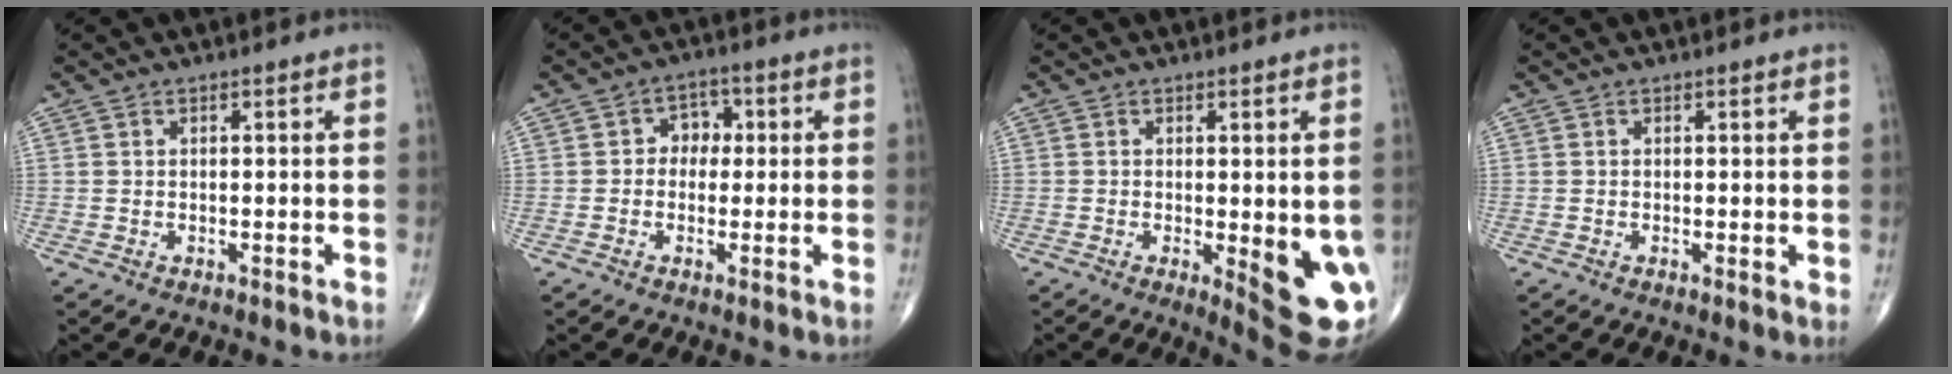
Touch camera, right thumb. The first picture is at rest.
{"total": 4.4, "force": [0.3, 3.7, 2.5], "torque": [-0.001, 0.013, -0.005]}
{"total": 11.2, "force": [-2.4, 3.5, 10.4], "torque": [-0.116, -0.019, -0.020]}
{"total": 0.8, "force": [0.2, 0.2, 0.8], "torque": [-0.013, -0.004, -0.001]}